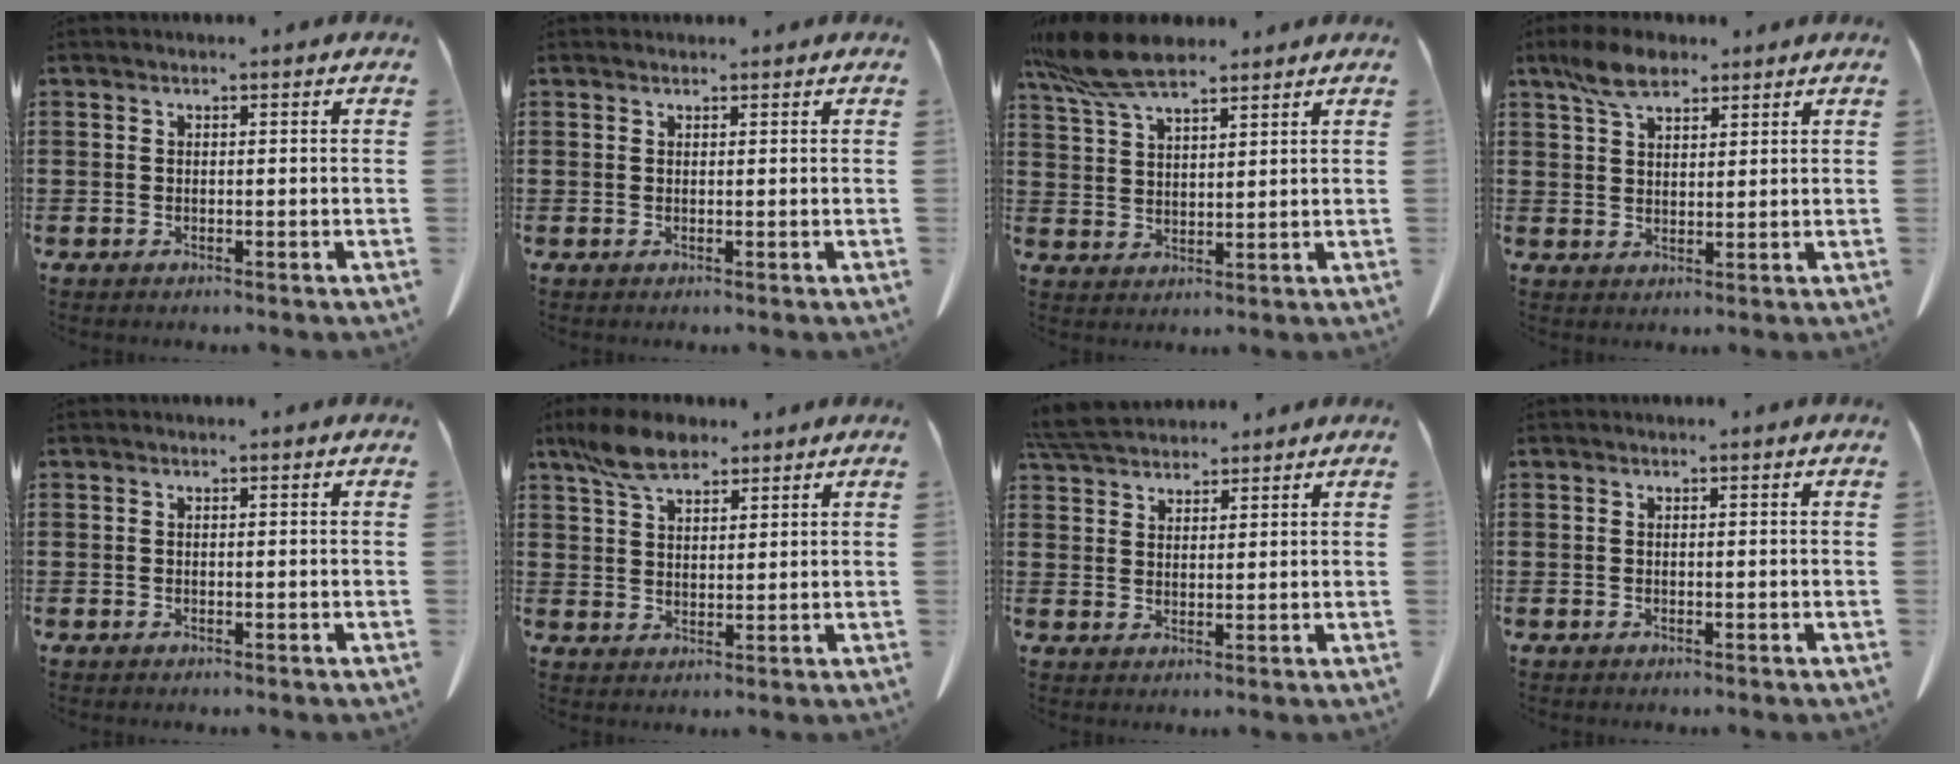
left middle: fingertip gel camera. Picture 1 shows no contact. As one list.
[{"total": 0.6, "force": [0.6, 0.2, 0.0], "torque": [-0.003, -0.001, 0.013]}, {"total": 9.1, "force": [7.1, 2.4, 5.1], "torque": [-0.124, -0.013, 0.133]}, {"total": 6.0, "force": [4.2, 2.7, 3.3], "torque": [-0.076, 0.002, 0.080]}, {"total": 0.0}, {"total": 7.5, "force": [5.4, 3.2, 4.1], "torque": [-0.097, -0.001, 0.103]}, {"total": 5.3, "force": [5.0, 1.2, 1.4], "torque": [-0.044, -0.009, 0.096]}, {"total": 0.0}]